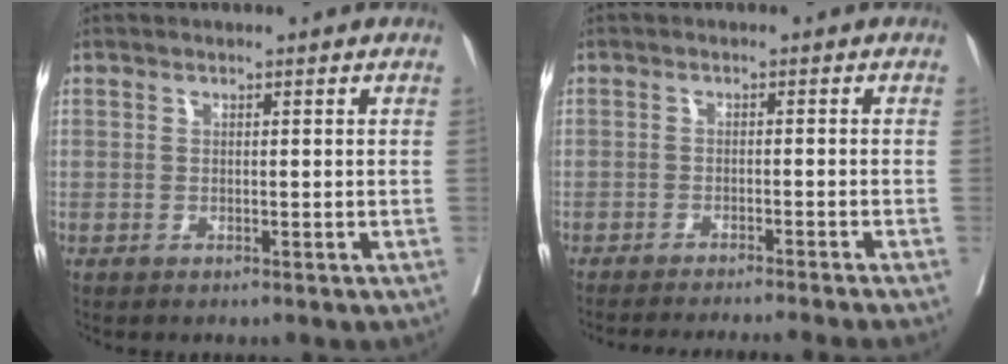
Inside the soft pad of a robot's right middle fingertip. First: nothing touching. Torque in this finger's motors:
{"motor_torque": [0.99, -1.15, 0.17, 0.05]}